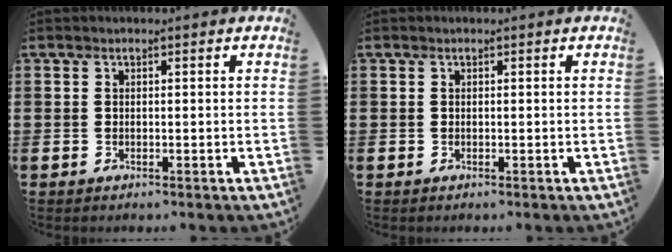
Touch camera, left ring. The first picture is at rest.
{"total": 0.0}